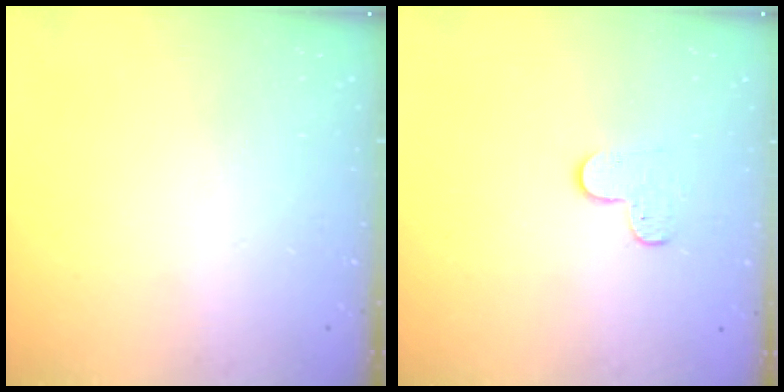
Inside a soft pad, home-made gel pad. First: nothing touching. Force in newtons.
{"total": 3.5, "press": 3.5, "slide": 0.4}